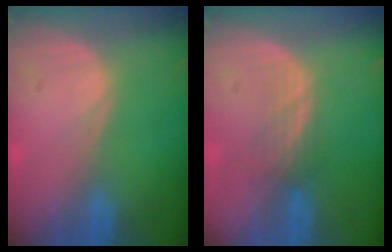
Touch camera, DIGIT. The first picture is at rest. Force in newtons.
{"total": 2.8, "press": 2.5, "slide": 1.2}